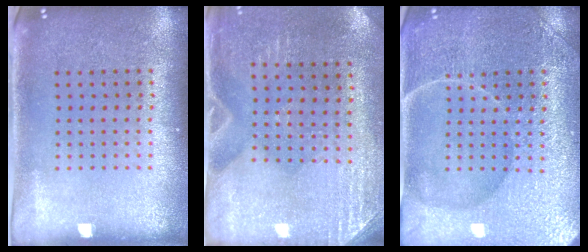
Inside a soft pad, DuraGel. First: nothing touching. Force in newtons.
{"total": 2.8, "press": 2.6, "slide": 1.2}
{"total": 4.4, "press": 4.3, "slide": 0.8}